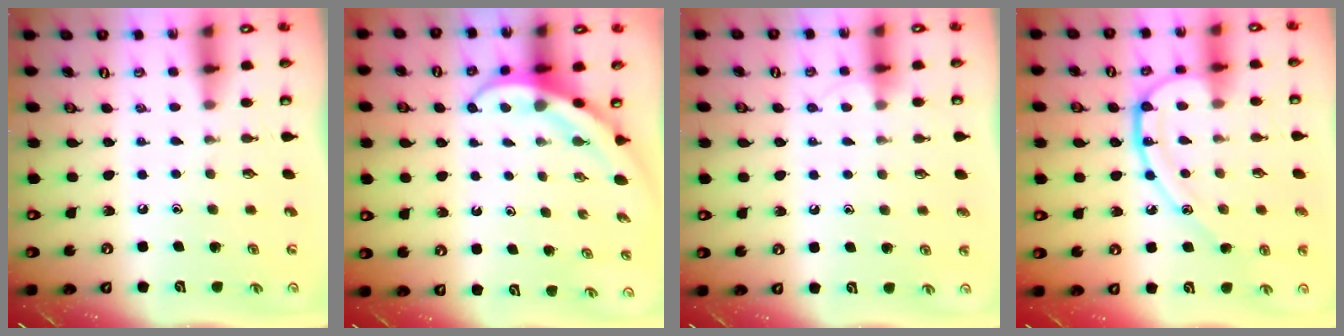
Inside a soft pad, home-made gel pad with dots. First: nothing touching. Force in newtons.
{"total": 4.0, "press": 4.0, "slide": 0.4}
{"total": 3.3, "press": 3.3, "slide": 0.3}
{"total": 13.4, "press": 13.4, "slide": 0.8}